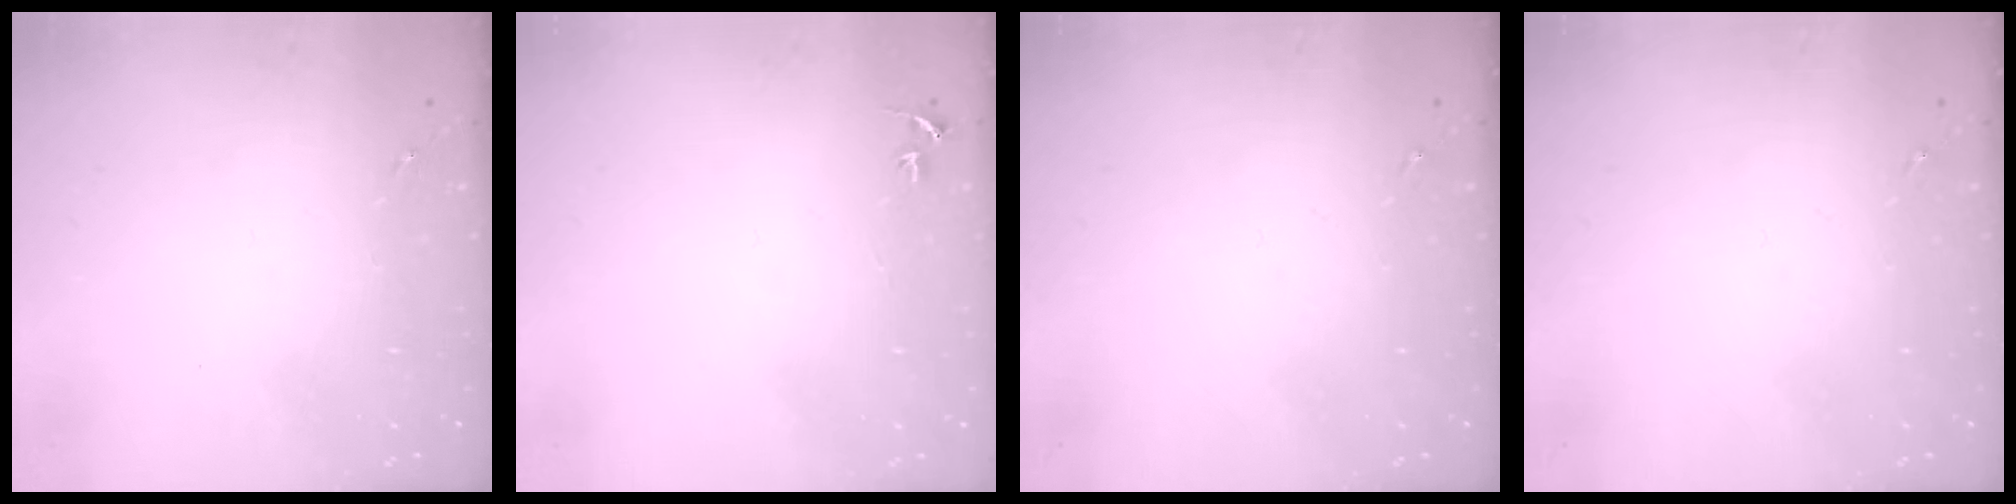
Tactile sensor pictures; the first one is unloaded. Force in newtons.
{"total": 3.1, "press": 3.1, "slide": 0.3}
{"total": 0.0}
{"total": 0.0}